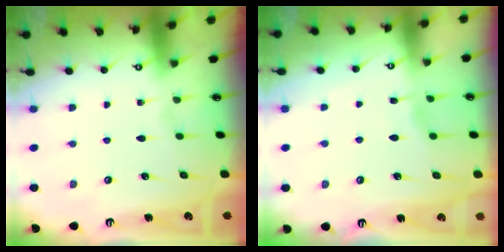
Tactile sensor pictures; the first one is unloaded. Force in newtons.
{"total": 2.6, "press": 2.5, "slide": 0.4}